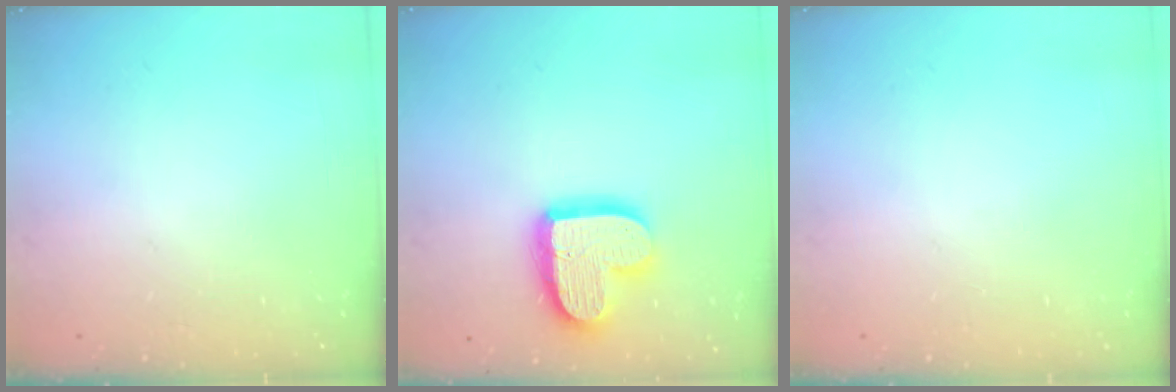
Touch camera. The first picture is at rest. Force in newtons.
{"total": 16.7, "press": 16.6, "slide": 1.2}
{"total": 0.0}